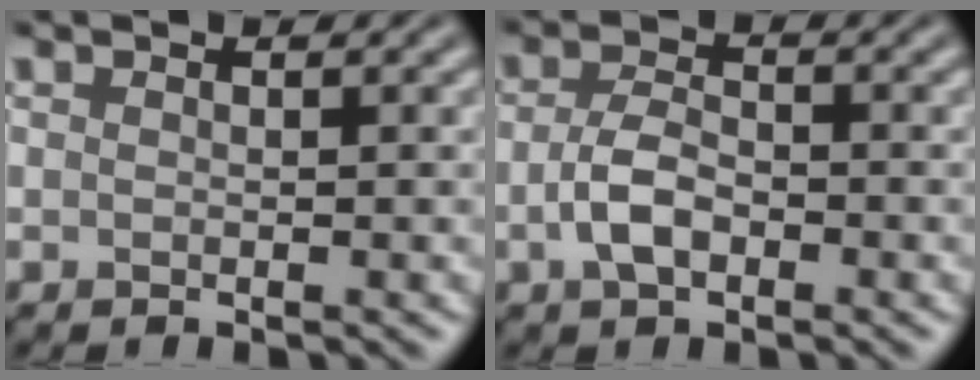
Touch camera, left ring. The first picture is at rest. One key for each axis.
{"total": 3.2, "fx": -1.0, "fy": 1.7, "fz": 2.5, "tx": -0.050, "ty": 0.002, "tz": -0.024}